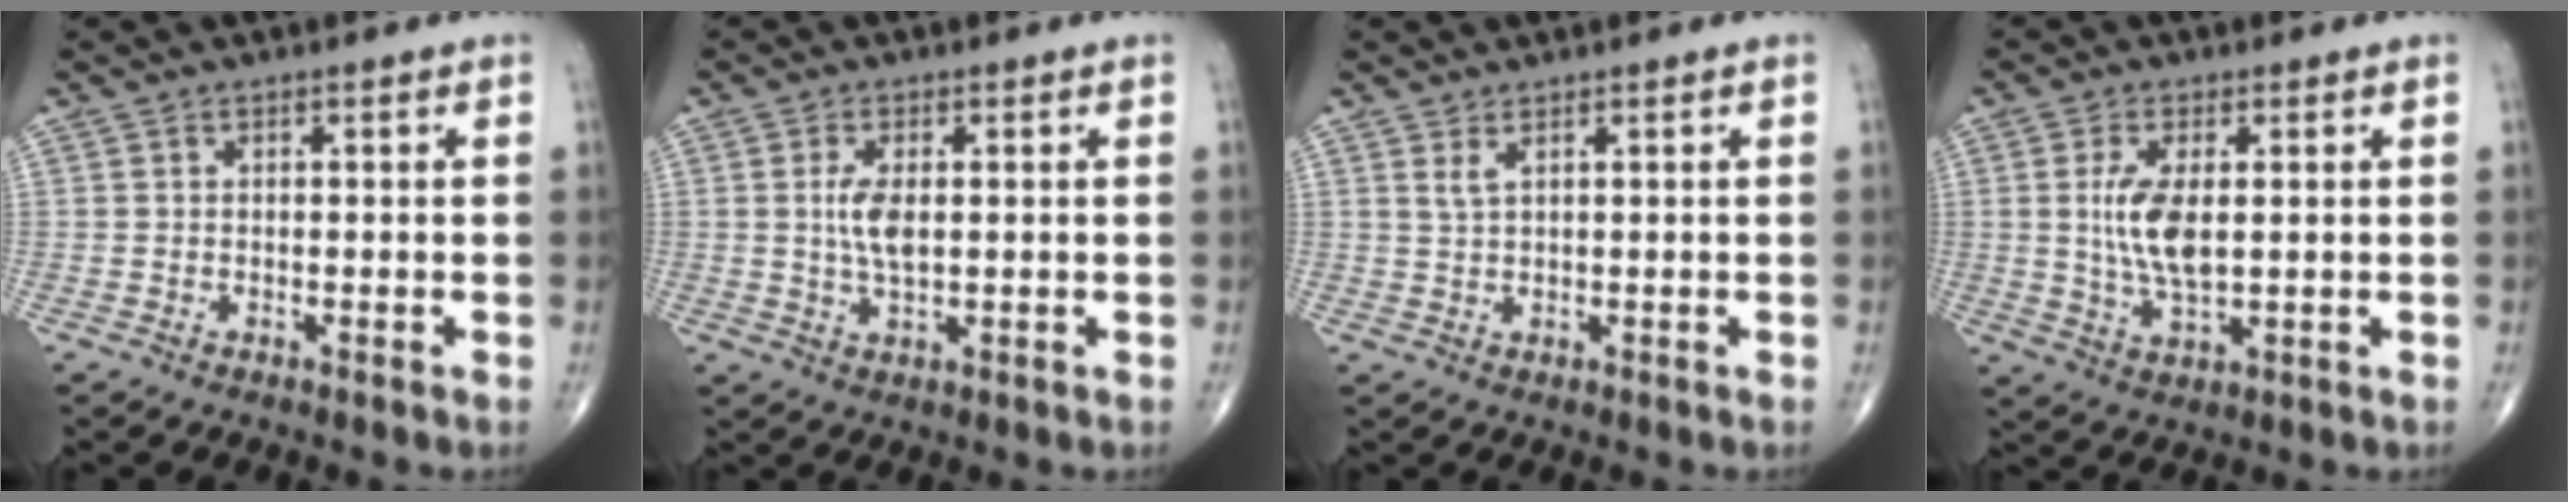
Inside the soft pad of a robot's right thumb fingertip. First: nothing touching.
{"total": 4.9, "force": [0.6, 2.2, 4.3], "torque": [-0.087, -0.006, 0.011]}
{"total": 1.6, "force": [1.0, 0.3, 1.2], "torque": [-0.028, -0.003, 0.025]}
{"total": 8.0, "force": [0.9, 3.4, 7.2], "torque": [-0.144, -0.013, 0.022]}